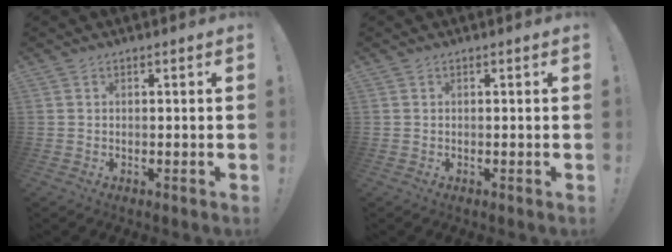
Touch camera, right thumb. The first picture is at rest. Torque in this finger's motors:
{"motor_torque": [-0.08, 0.08, 0.00, 0.00, 0.00]}